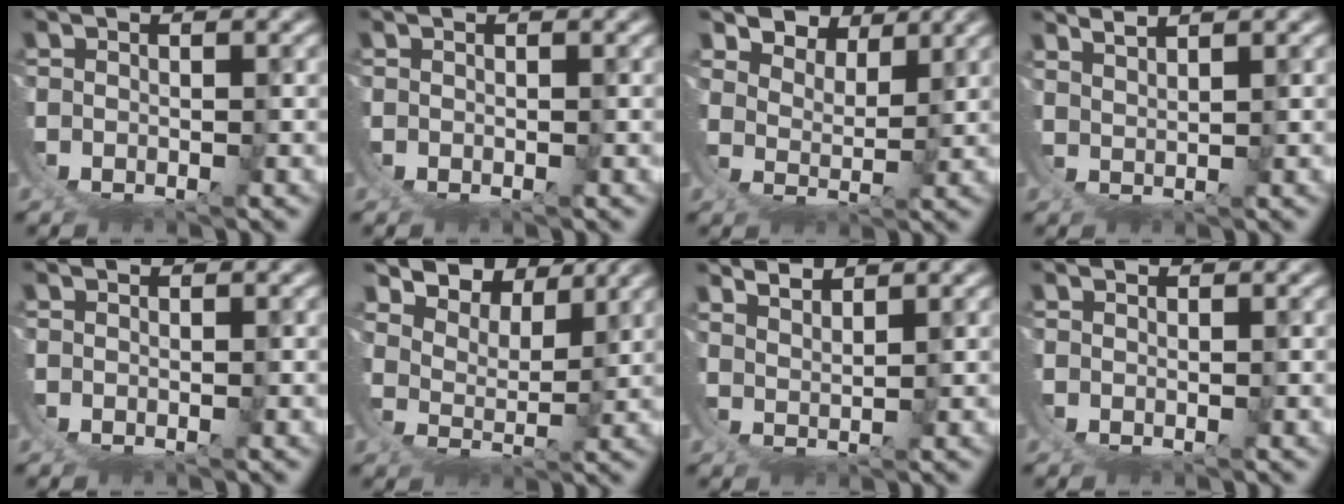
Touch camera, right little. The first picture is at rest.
{"total": 0.0}
{"total": 5.3, "force": [3.9, 2.0, 2.9], "torque": [-0.049, -0.009, 0.061]}
{"total": 2.3, "force": [2.1, -0.8, 0.5], "torque": [-0.007, -0.002, 0.042]}
{"total": 0.0}
{"total": 8.0, "force": [5.6, 3.6, 4.5], "torque": [-0.079, -0.001, 0.084]}
{"total": 2.3, "force": [2.1, -0.1, 0.8], "torque": [-0.015, -0.011, 0.044]}
{"total": 0.7, "force": [0.4, -0.5, -0.1], "torque": [0.005, -0.001, 0.012]}